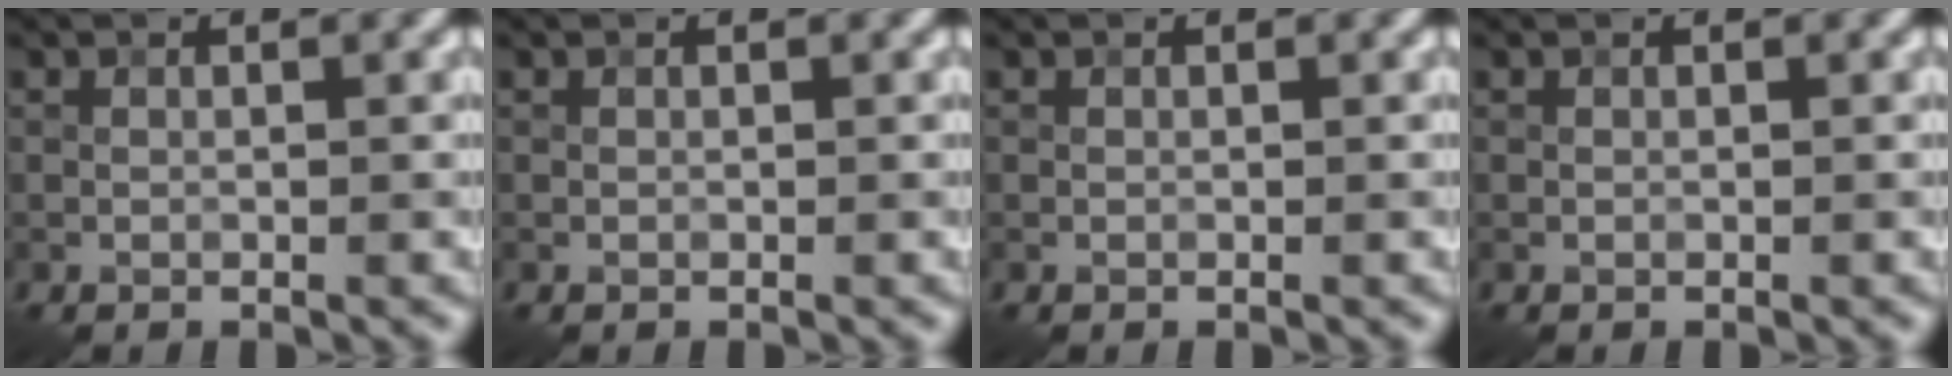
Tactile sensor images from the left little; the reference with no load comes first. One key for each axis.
{"total": 0.0}
{"total": 0.0}
{"total": 0.0}